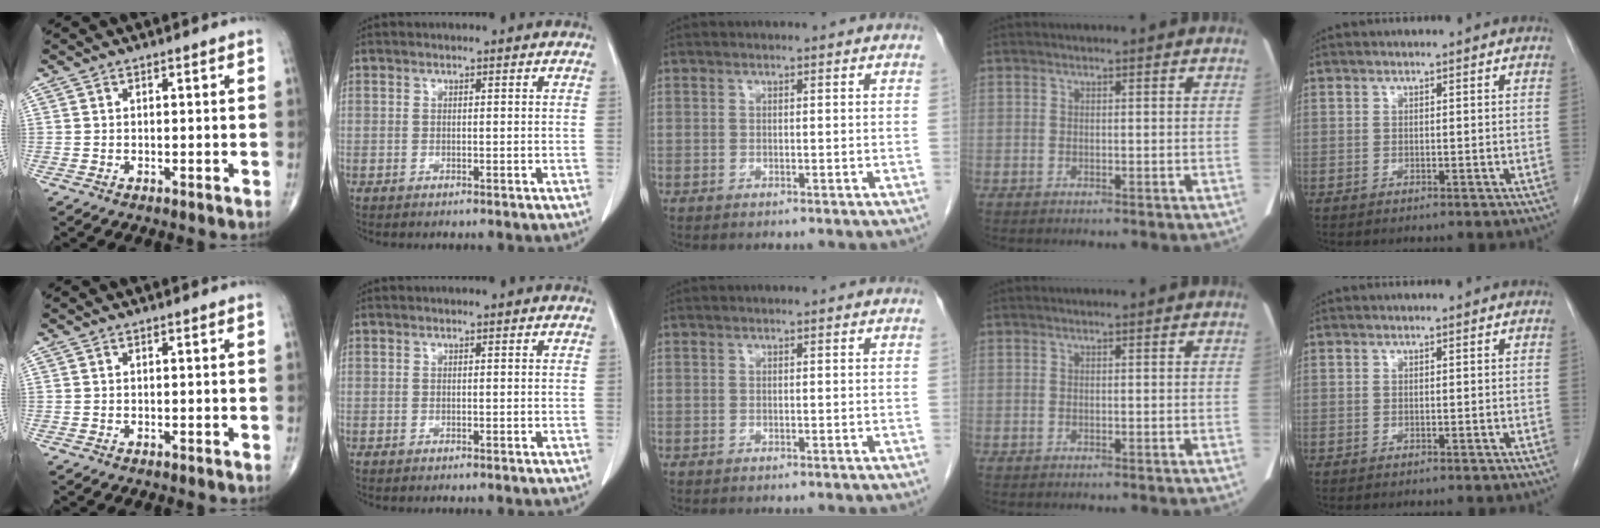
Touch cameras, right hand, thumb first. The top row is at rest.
{}